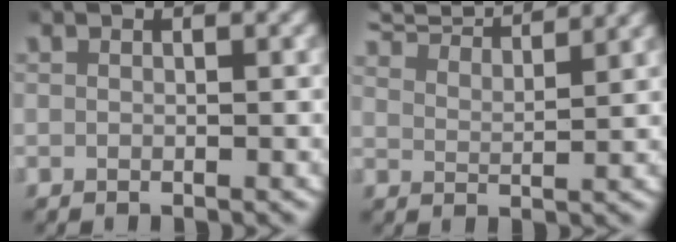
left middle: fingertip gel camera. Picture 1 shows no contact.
{"total": 8.2, "force": [7.3, 2.1, 3.1], "torque": [-0.054, 0.023, 0.111]}